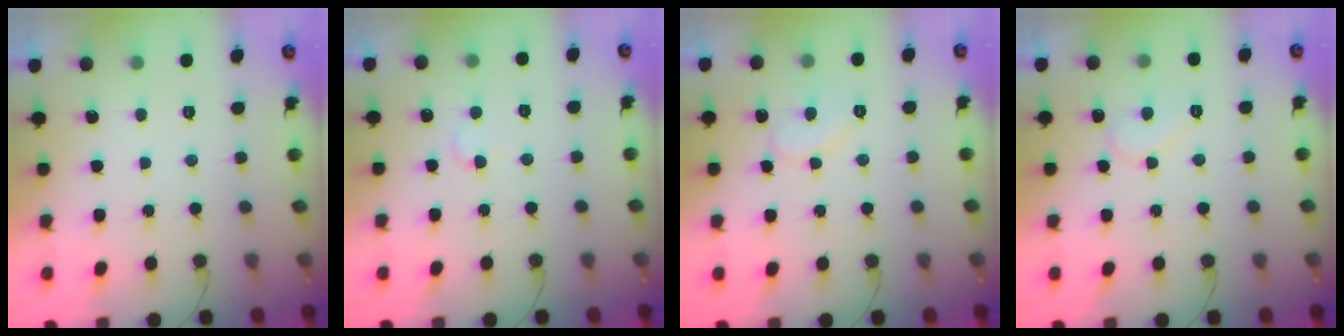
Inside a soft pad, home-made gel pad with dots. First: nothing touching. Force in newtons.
{"total": 3.5, "press": 3.5, "slide": 0.3}
{"total": 7.2, "press": 7.1, "slide": 0.5}
{"total": 6.8, "press": 6.8, "slide": 0.6}